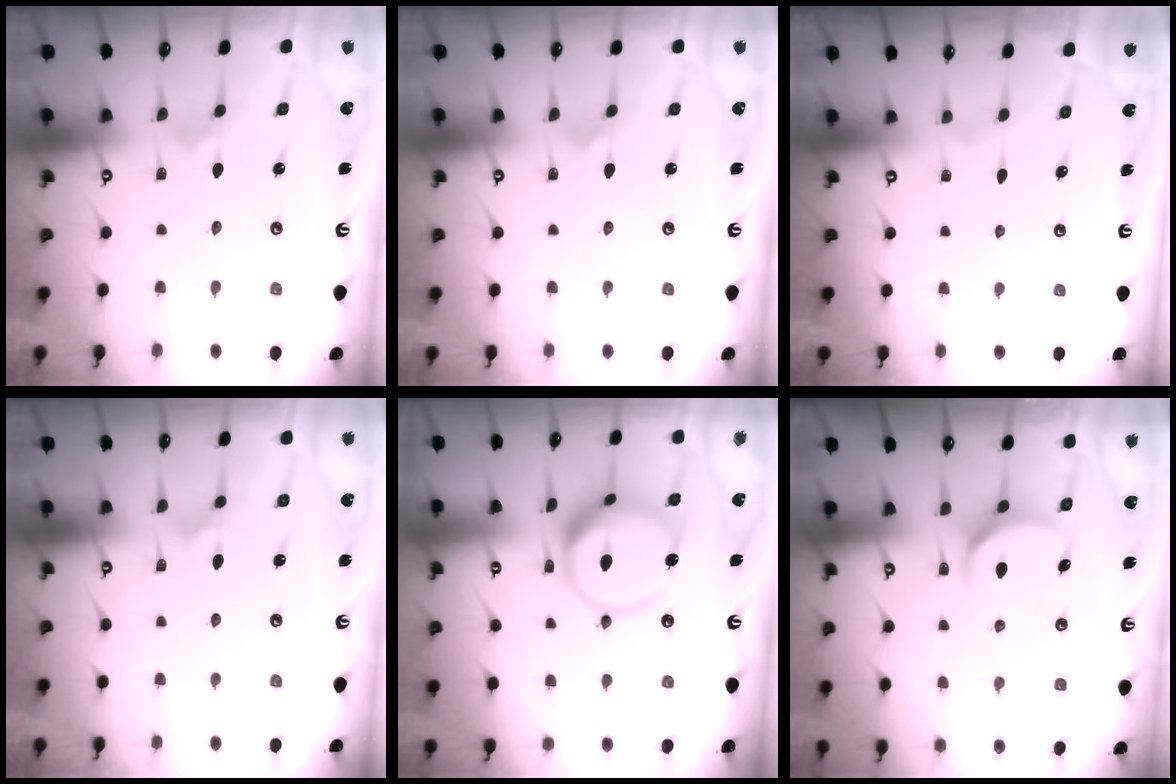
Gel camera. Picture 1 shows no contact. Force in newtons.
{"total": 0.0}
{"total": 0.0}
{"total": 2.5, "press": 2.5, "slide": 0.2}
{"total": 15.1, "press": 15.0, "slide": 1.9}
{"total": 6.6, "press": 6.6, "slide": 0.5}